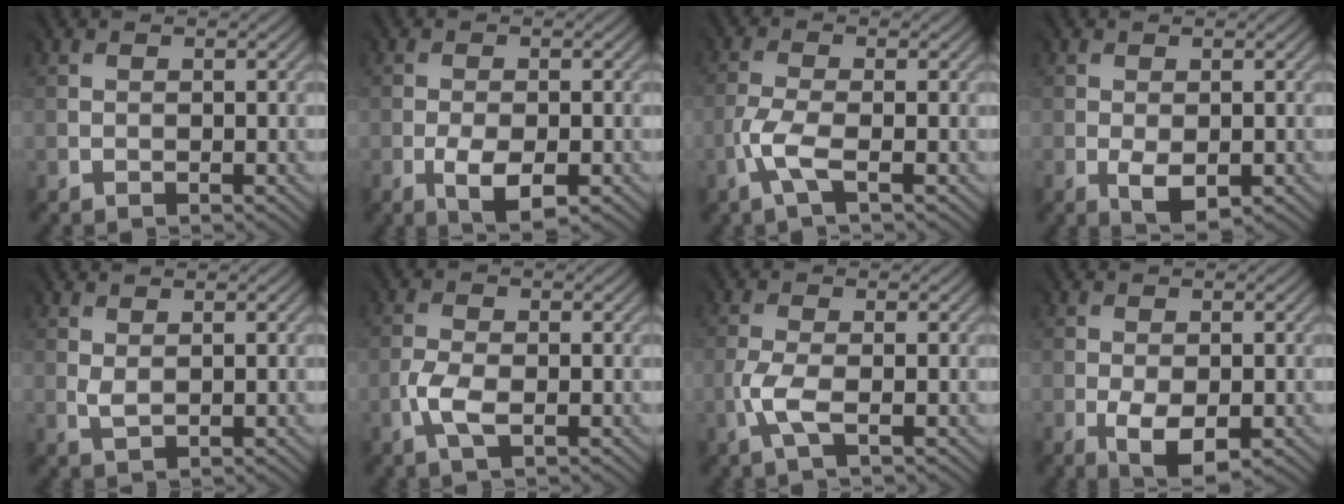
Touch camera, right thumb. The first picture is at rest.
{"total": 4.4, "force": [-2.2, 1.7, 3.4], "torque": [-0.068, -0.009, -0.038]}
{"total": 3.2, "force": [-1.9, 0.3, 2.5], "torque": [-0.064, 0.001, -0.050]}
{"total": 2.8, "force": [-0.9, 1.4, 2.1], "torque": [-0.048, -0.008, -0.012]}
{"total": 0.9, "force": [0.6, 0.4, 0.6], "torque": [-0.021, -0.002, 0.014]}
{"total": 2.9, "force": [-1.5, 0.9, 2.3], "torque": [-0.060, -0.001, -0.034]}
{"total": 2.8, "force": [-1.4, 0.5, 2.4], "torque": [-0.065, 0.002, -0.034]}
{"total": 4.5, "force": [-1.8, 2.2, 3.5], "torque": [-0.078, -0.010, -0.030]}